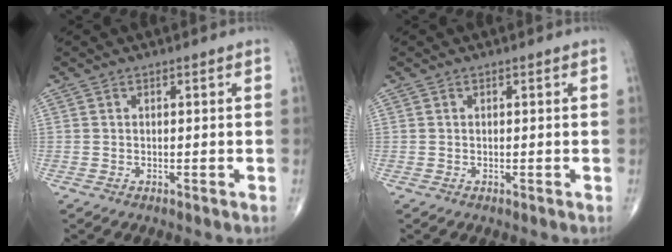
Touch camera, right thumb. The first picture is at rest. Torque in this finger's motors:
{"motor_torque": [0.12, -0.06, 0.08, 0.12, 0.01]}